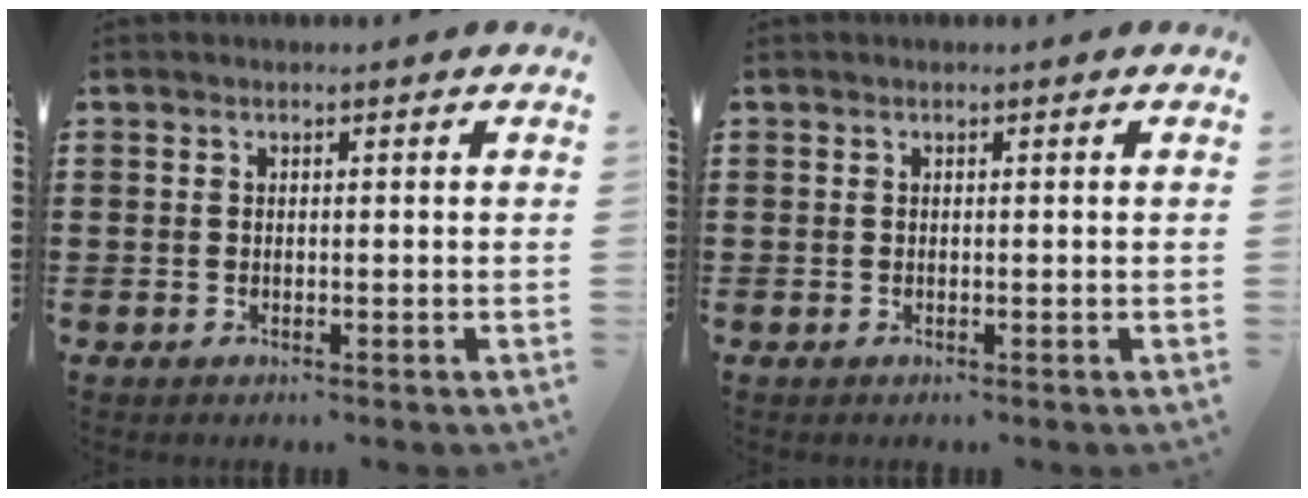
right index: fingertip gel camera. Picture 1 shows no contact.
{"total": 0.0}